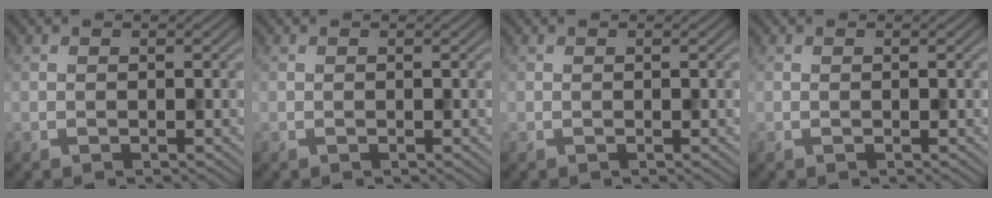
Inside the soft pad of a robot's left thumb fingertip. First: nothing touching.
{"total": 0.0}
{"total": 0.0}
{"total": 0.0}